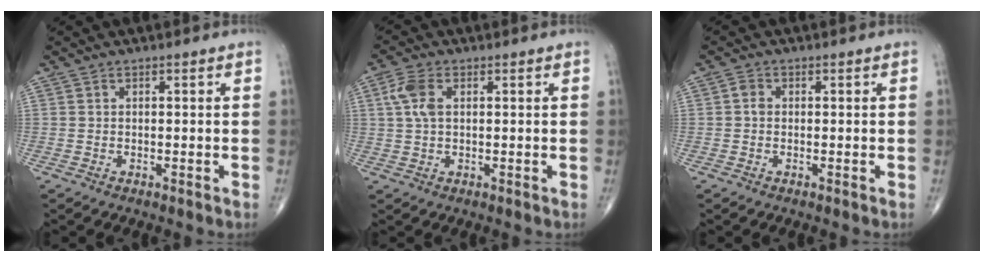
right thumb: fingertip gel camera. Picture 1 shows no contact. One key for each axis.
{"total": 5.0, "fx": 1.2, "fy": 2.7, "fz": 4.0, "tx": -0.099, "ty": 0.010, "tz": 0.022}
{"total": 1.5, "fx": 0.0, "fy": 1.1, "fz": 0.9, "tx": -0.010, "ty": 0.003, "tz": -0.004}